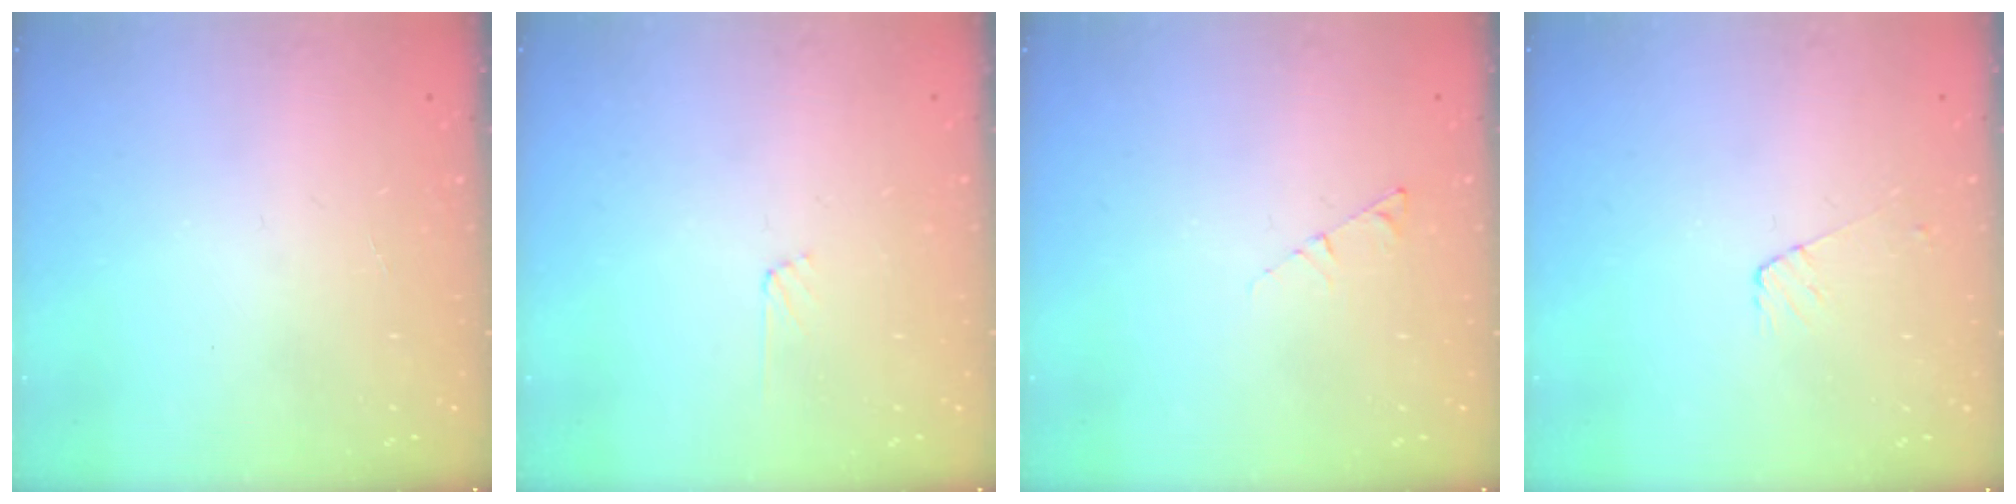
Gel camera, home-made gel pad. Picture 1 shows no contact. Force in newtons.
{"total": 4.6, "press": 4.6, "slide": 0.5}
{"total": 2.7, "press": 2.6, "slide": 0.3}
{"total": 4.9, "press": 4.8, "slide": 0.4}